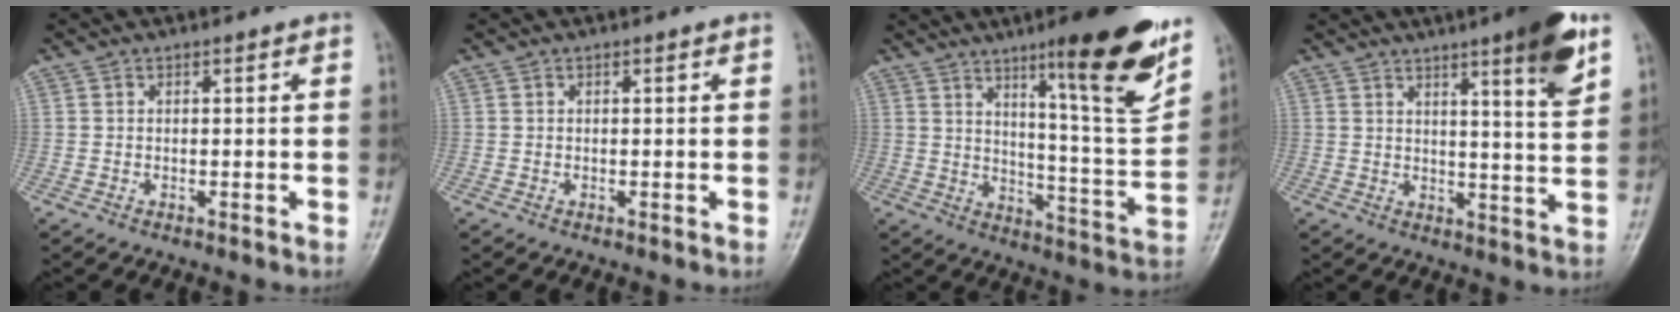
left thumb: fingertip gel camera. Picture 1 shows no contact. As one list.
[{"total": 0.0}, {"total": 18.9, "force": [11.1, 2.8, 15.1], "torque": [-0.184, -0.065, 0.168]}, {"total": 10.9, "force": [6.3, 1.1, 8.9], "torque": [-0.113, -0.035, 0.084]}]